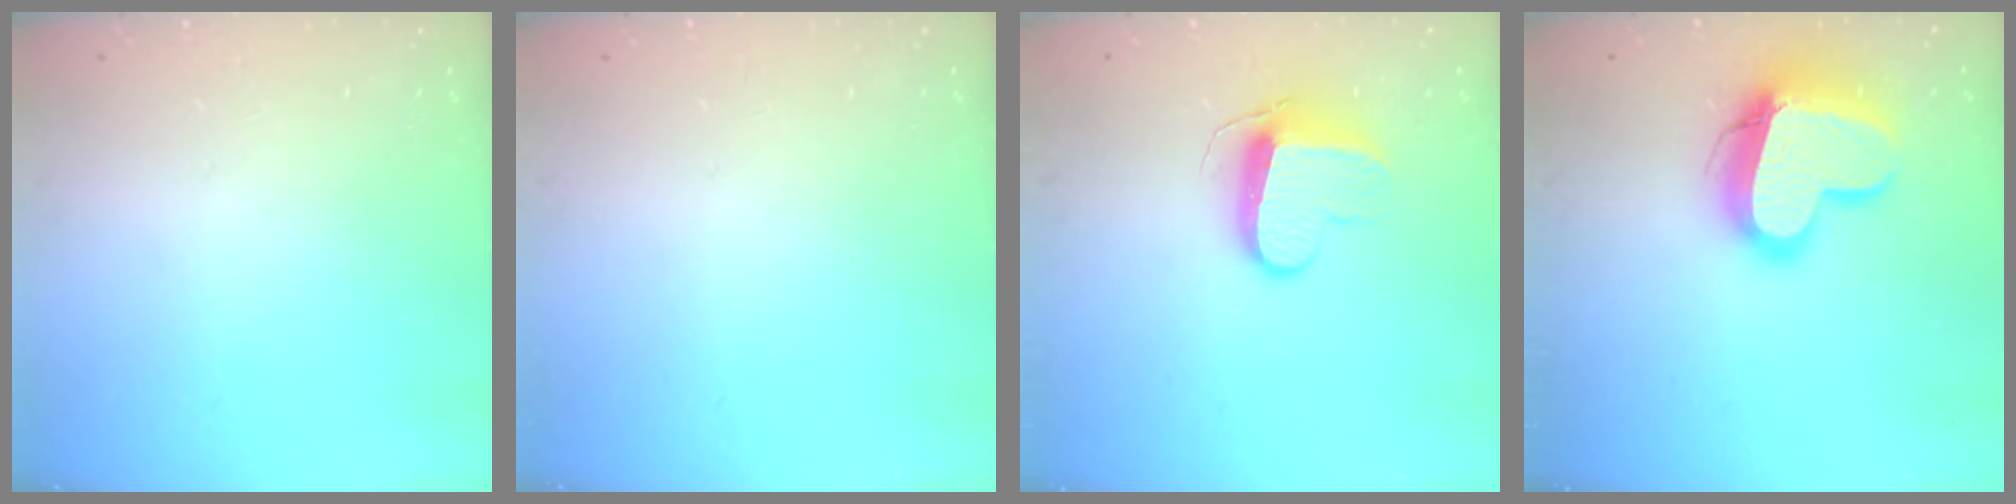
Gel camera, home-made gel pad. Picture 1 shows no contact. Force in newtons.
{"total": 0.0}
{"total": 9.9, "press": 9.9, "slide": 0.3}
{"total": 16.8, "press": 16.7, "slide": 1.8}